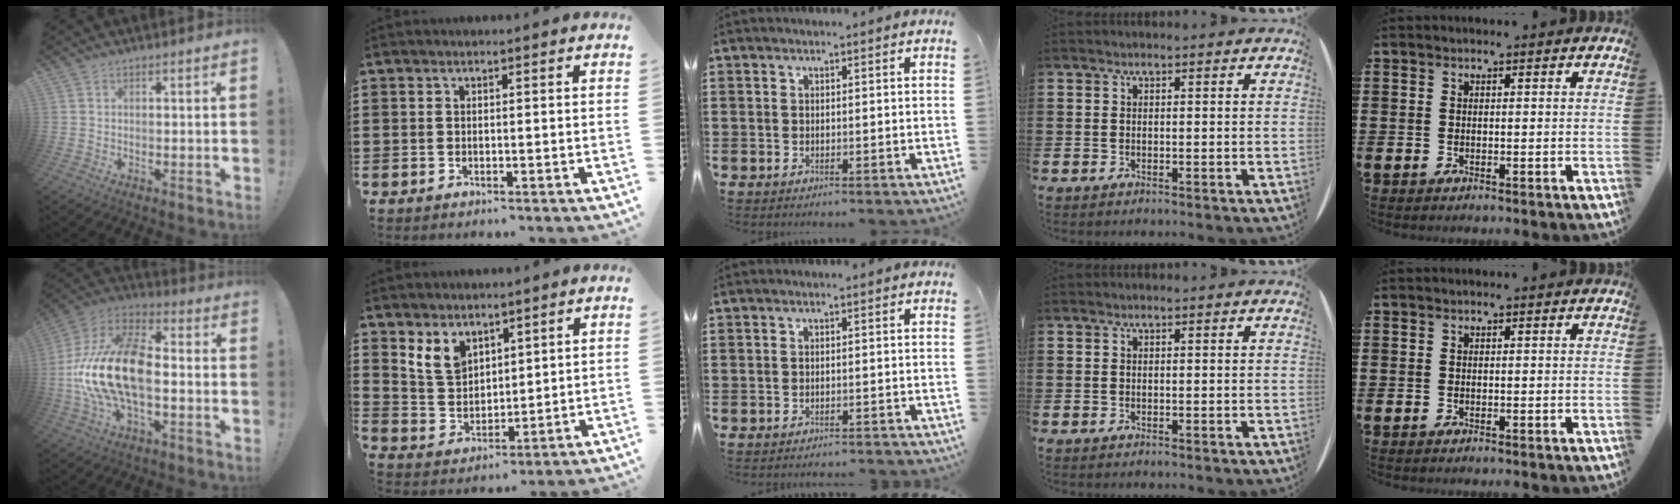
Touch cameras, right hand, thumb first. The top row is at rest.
{"thumb": {"total": 21.6, "force": [-2.5, 11.5, 18.1], "torque": [-0.353, 0.026, -0.034]}, "index": {"total": 5.7, "force": [3.9, 3.6, 2.1], "torque": [-0.062, 0.003, 0.076]}, "middle": {"total": 1.2, "force": [-1.2, -0.2, 0.1], "torque": [-0.006, 0.000, -0.023]}}